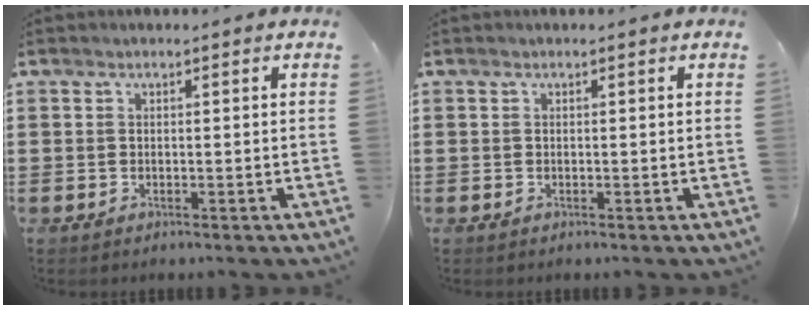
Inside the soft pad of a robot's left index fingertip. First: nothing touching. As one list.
[{"total": 0.0}]